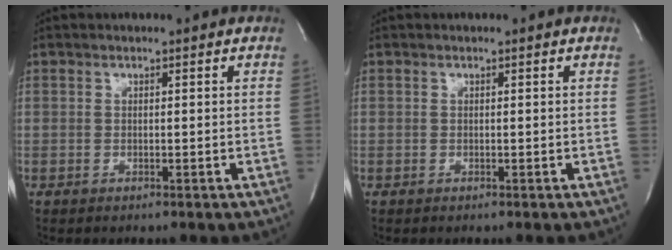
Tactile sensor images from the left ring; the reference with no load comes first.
{"total": 0.0}